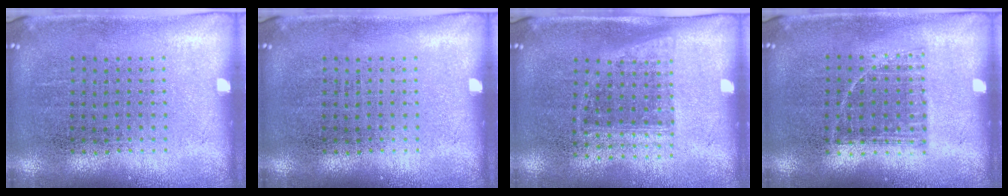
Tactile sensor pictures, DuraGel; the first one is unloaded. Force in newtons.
{"total": 0.0}
{"total": 1.0, "press": 0.8, "slide": 0.6}
{"total": 0.8, "press": 0.7, "slide": 0.5}